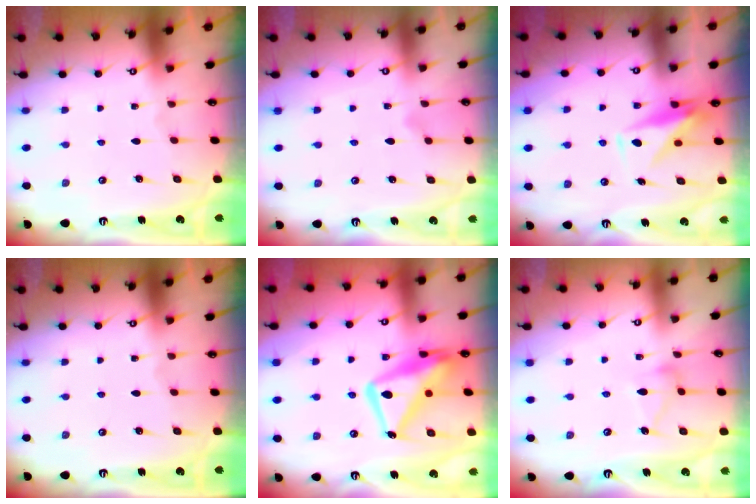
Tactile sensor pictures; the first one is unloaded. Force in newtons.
{"total": 7.3, "press": 7.3, "slide": 0.4}
{"total": 8.8, "press": 8.8, "slide": 0.1}
{"total": 0.0}
{"total": 17.5, "press": 17.4, "slide": 1.6}
{"total": 9.2, "press": 9.2, "slide": 0.4}